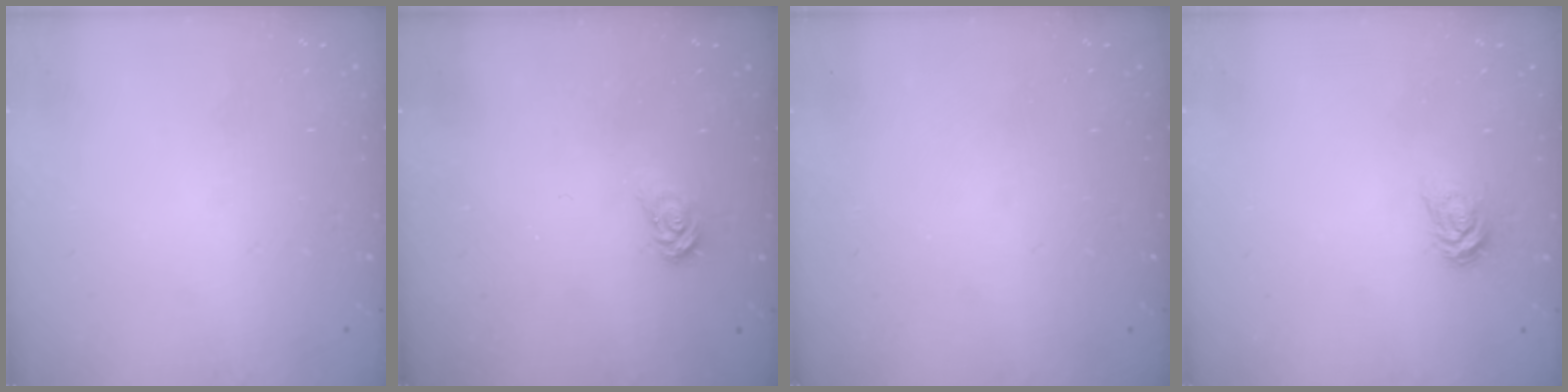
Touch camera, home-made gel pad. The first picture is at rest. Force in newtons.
{"total": 3.3, "press": 3.3, "slide": 0.3}
{"total": 0.0}
{"total": 3.8, "press": 3.8, "slide": 0.5}